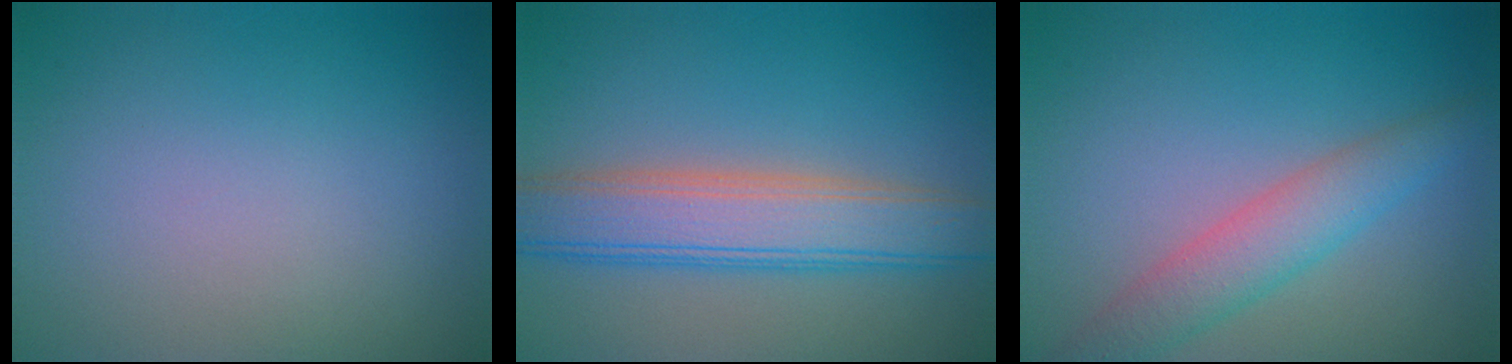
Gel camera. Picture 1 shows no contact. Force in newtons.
{"total": 6.3, "press": 6.3, "slide": 0.2}
{"total": 3.8, "press": 3.8, "slide": 0.2}